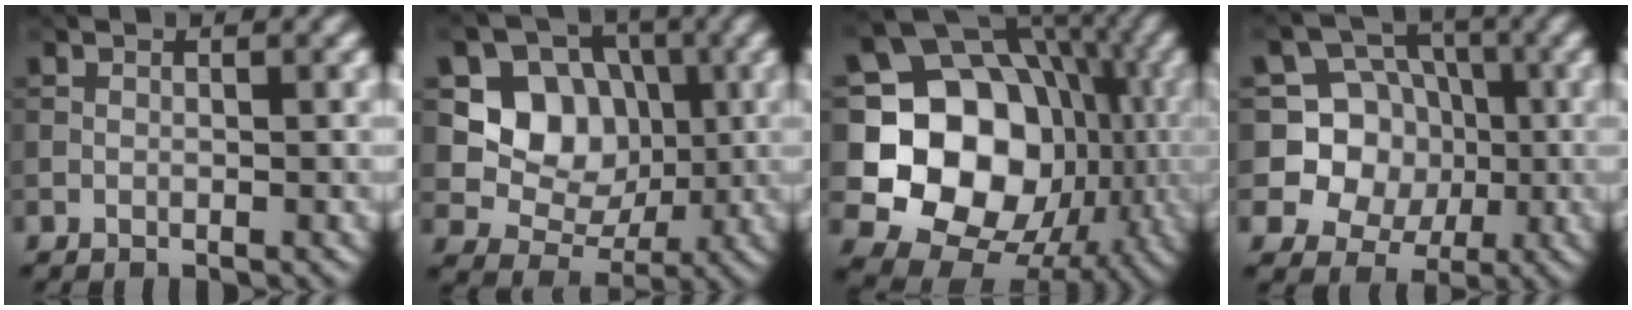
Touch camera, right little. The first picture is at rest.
{"total": 6.1, "force": [0.8, 5.3, 2.9], "torque": [-0.035, -0.007, 0.003]}
{"total": 14.1, "force": [-1.2, 11.5, 8.1], "torque": [-0.121, -0.016, -0.039]}
{"total": 7.1, "force": [0.2, 6.6, 2.6], "torque": [-0.038, 0.010, -0.027]}